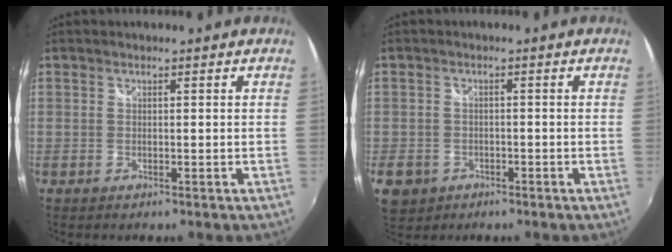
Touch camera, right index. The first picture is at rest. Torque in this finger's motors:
{"motor_torque": [-0.31, 0.10, -0.73, -0.21]}